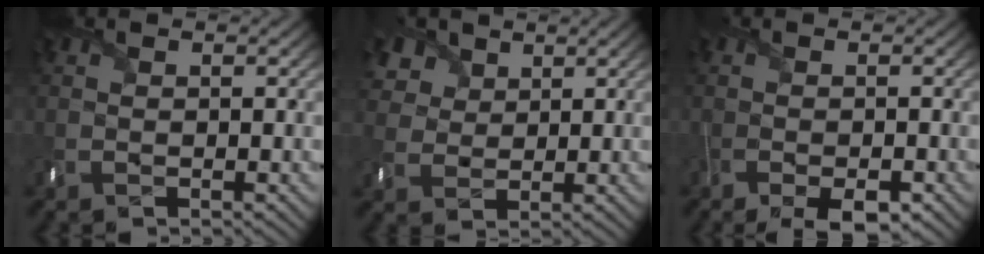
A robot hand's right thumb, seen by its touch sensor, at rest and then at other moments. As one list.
[{"total": 5.0, "force": [3.1, 3.6, 1.7], "torque": [-0.060, 0.008, 0.048]}, {"total": 4.0, "force": [-2.6, 1.5, 2.7], "torque": [-0.057, -0.009, -0.044]}]